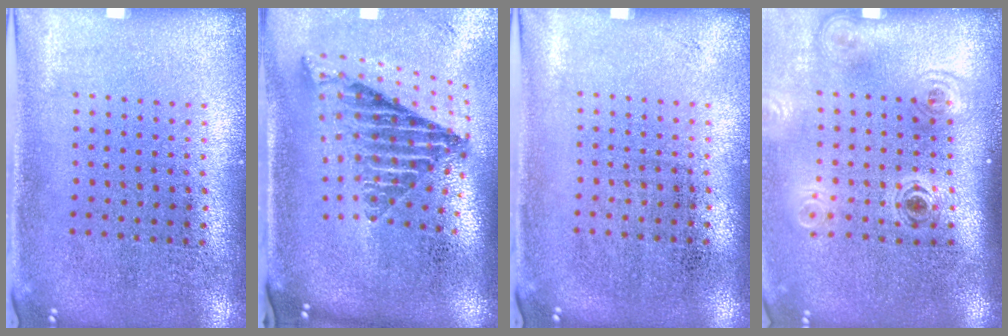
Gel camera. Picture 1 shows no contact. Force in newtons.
{"total": 2.6, "press": 1.7, "slide": 1.9}
{"total": 0.0}
{"total": 1.9, "press": 1.2, "slide": 1.4}